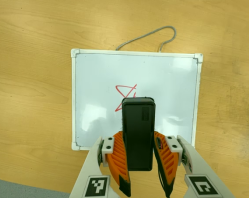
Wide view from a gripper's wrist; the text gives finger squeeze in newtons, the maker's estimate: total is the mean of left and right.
{"total": 7.9, "left": 6.1, "right": 9.7}